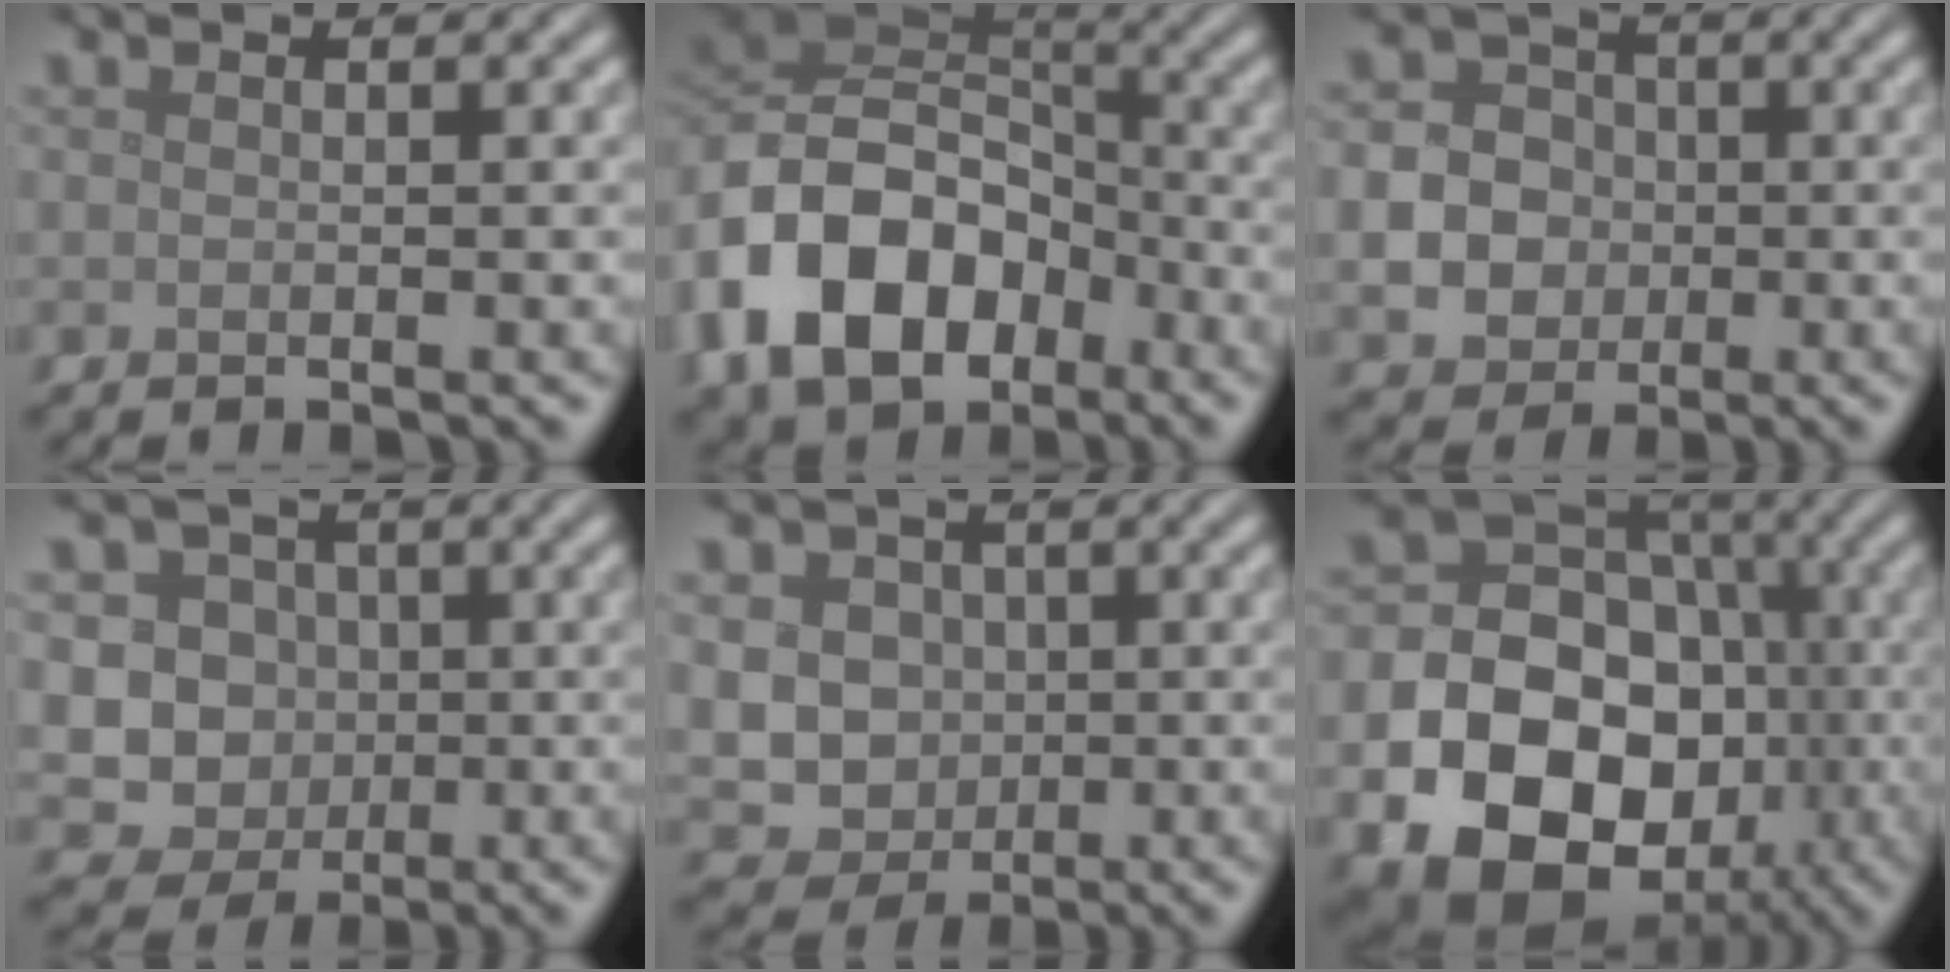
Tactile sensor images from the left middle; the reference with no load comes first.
{"total": 12.2, "force": [-4.8, 8.7, 7.0], "torque": [-0.145, -0.006, -0.093]}
{"total": 6.2, "force": [-1.1, 5.7, 2.2], "torque": [-0.041, -0.001, -0.037]}
{"total": 8.1, "force": [0.0, 7.7, 2.7], "torque": [-0.039, 0.027, -0.032]}
{"total": 7.7, "force": [0.6, 7.0, 3.1], "torque": [-0.055, 0.018, -0.012]}
{"total": 20.0, "force": [-6.3, 16.8, 8.8], "torque": [-0.156, -0.039, -0.126]}